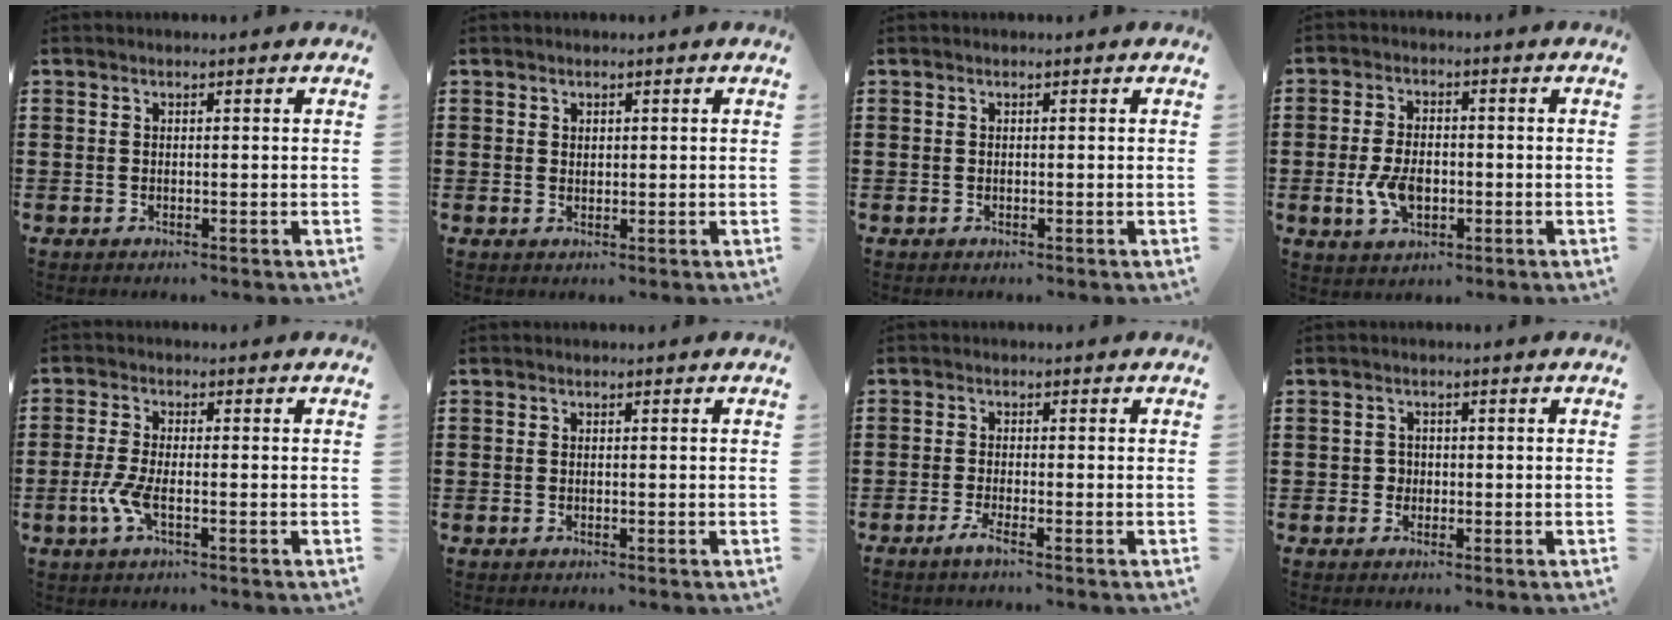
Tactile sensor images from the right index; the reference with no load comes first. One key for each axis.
{"total": 1.0, "fx": 0.7, "fy": 0.7, "fz": 0.2, "tx": -0.005, "ty": 0.002, "tz": 0.013}
{"total": 0.0}
{"total": 6.1, "fx": -1.3, "fy": 3.7, "fz": 4.7, "tx": -0.110, "ty": -0.001, "tz": -0.026}
{"total": 4.2, "fx": -1.5, "fy": 1.2, "fz": 3.8, "tx": -0.099, "ty": -0.012, "tz": -0.036}
{"total": 0.0}
{"total": 1.8, "fx": -1.2, "fy": -0.1, "fz": 1.4, "tx": -0.030, "ty": -0.006, "tz": -0.024}
{"total": 1.4, "fx": -0.3, "fy": 1.3, "fz": 0.5, "tx": -0.012, "ty": 0.004, "tz": -0.006}